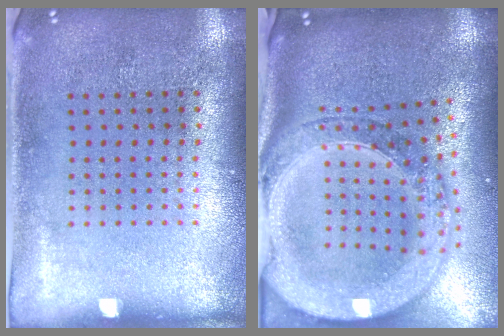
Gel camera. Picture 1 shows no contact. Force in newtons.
{"total": 4.1, "press": 3.1, "slide": 2.6}